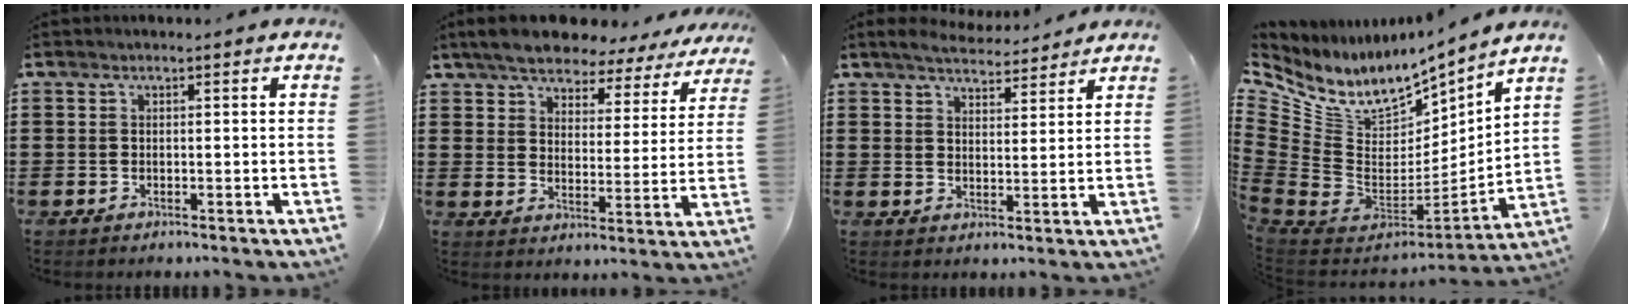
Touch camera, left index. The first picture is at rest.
{"total": 6.2, "force": [5.9, 1.2, 1.4], "torque": [-0.059, -0.031, 0.103]}
{"total": 4.6, "force": [4.4, 0.8, 1.1], "torque": [-0.035, -0.012, 0.080]}
{"total": 9.5, "force": [6.1, 5.5, 4.7], "torque": [-0.139, -0.054, 0.110]}